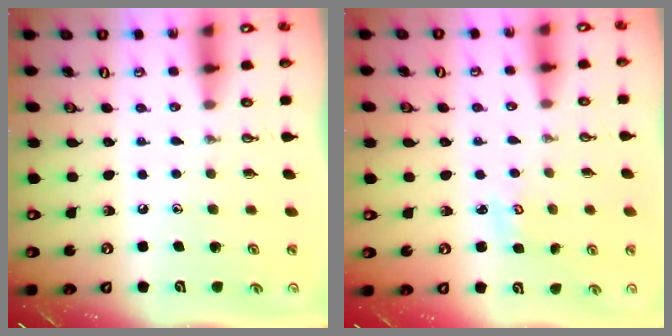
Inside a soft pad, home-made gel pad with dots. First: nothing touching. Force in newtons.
{"total": 2.5, "press": 2.5, "slide": 0.2}